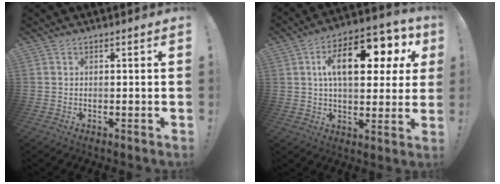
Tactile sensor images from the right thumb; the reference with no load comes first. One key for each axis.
{"total": 18.6, "fx": 5.6, "fy": 8.6, "fz": 15.5, "tx": -0.231, "ty": -0.008, "tz": 0.084}